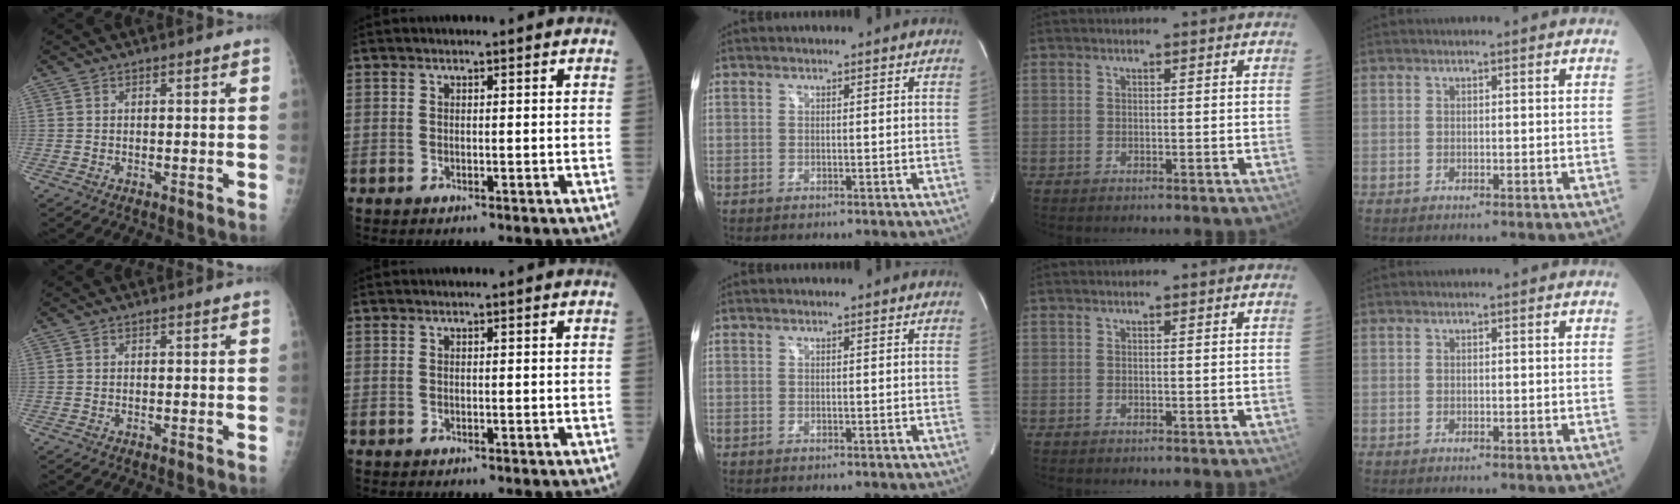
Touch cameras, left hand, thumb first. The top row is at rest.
{}